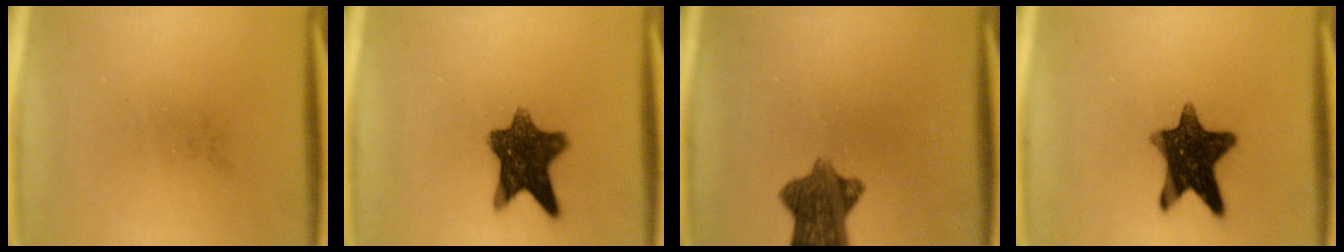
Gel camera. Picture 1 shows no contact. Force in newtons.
{"total": 10.2}
{"total": 8.7}
{"total": 12.3}